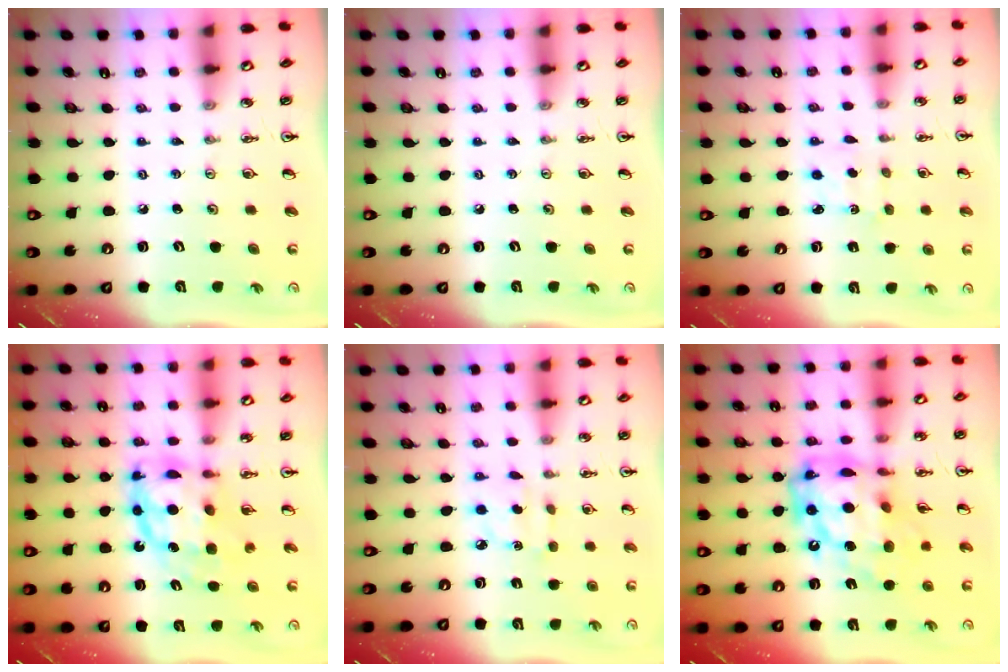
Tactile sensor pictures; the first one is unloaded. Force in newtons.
{"total": 0.0}
{"total": 2.6, "press": 2.5, "slide": 0.3}
{"total": 11.6, "press": 11.6, "slide": 1.1}
{"total": 2.9, "press": 2.8, "slide": 0.5}
{"total": 21.2, "press": 21.0, "slide": 2.7}